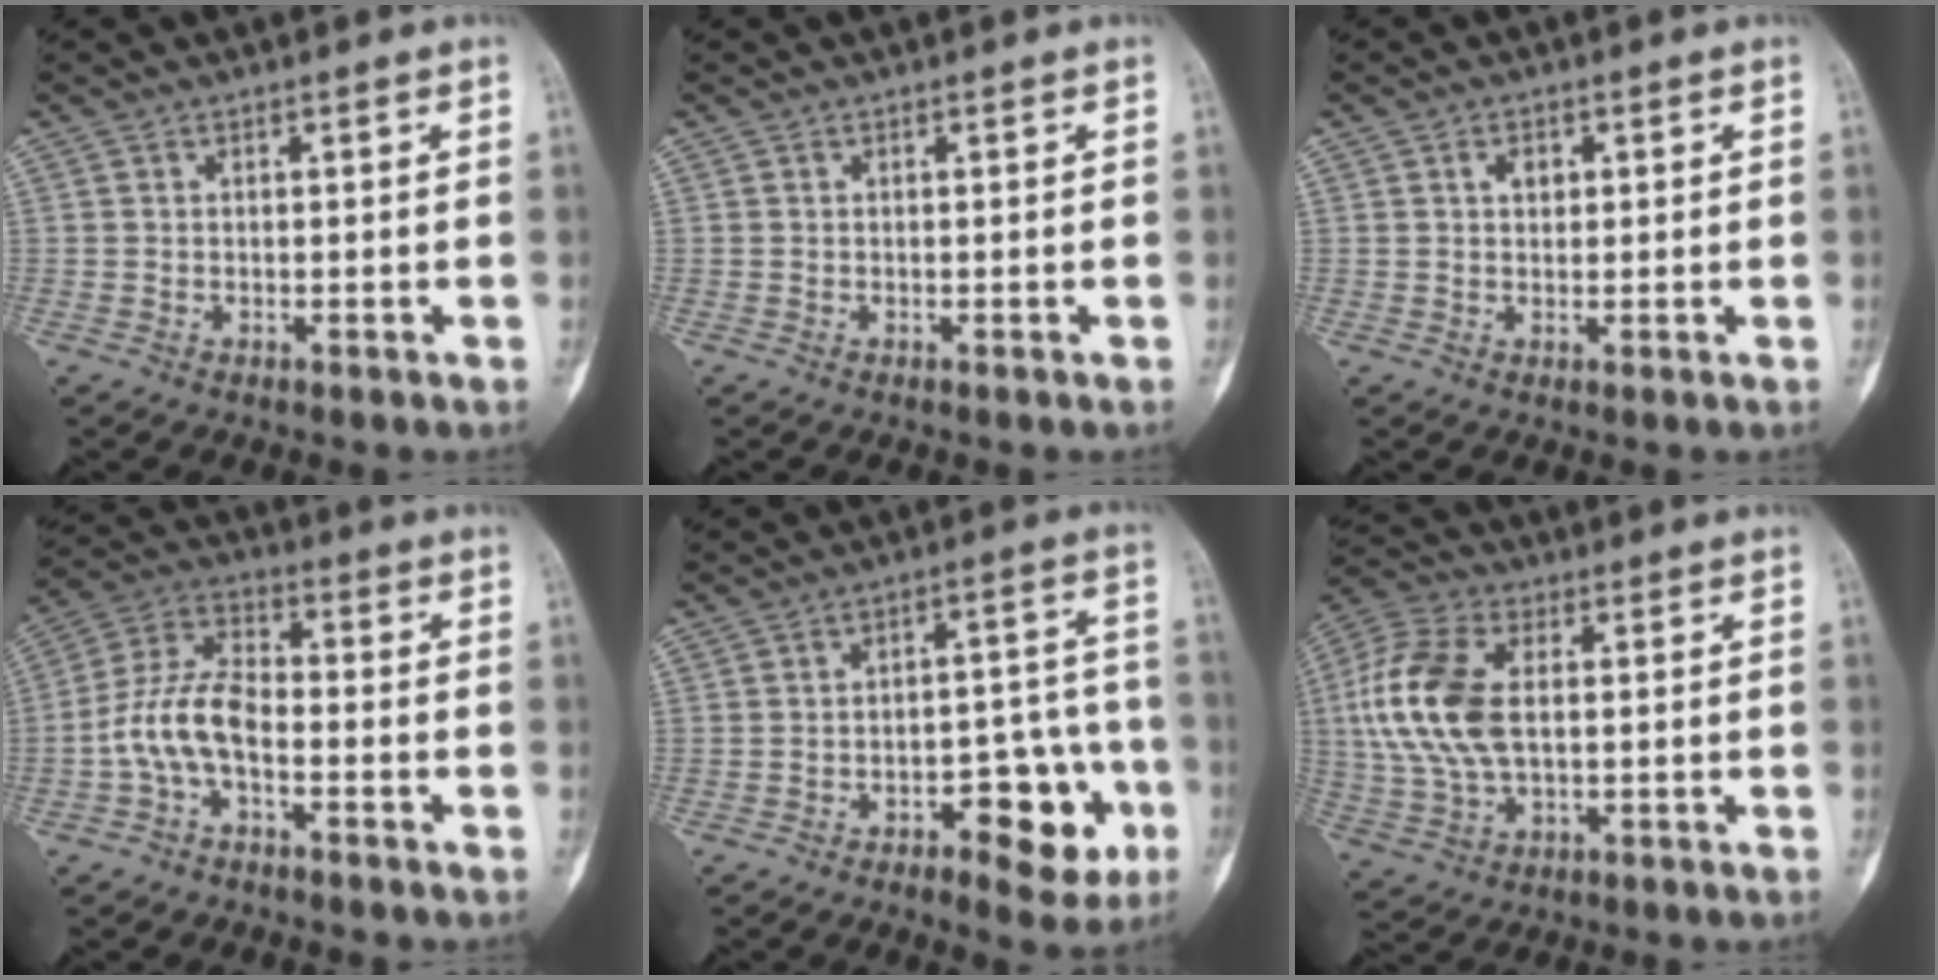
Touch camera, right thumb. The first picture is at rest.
{"total": 0.0}
{"total": 2.3, "force": [0.8, 1.6, 1.5], "torque": [-0.017, 0.000, 0.011]}
{"total": 9.3, "force": [-2.8, 4.7, 7.6], "torque": [-0.156, 0.038, -0.063]}
{"total": 12.4, "force": [-5.1, 5.8, 9.7], "torque": [-0.092, 0.040, -0.065]}
{"total": 15.3, "force": [1.3, 8.8, 12.5], "torque": [-0.274, 0.010, 0.026]}